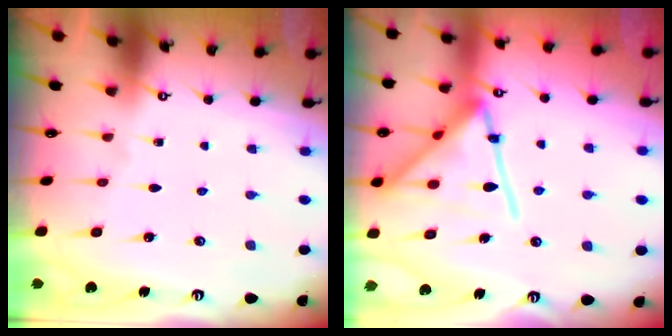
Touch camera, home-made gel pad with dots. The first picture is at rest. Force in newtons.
{"total": 20.5, "press": 20.4, "slide": 1.8}